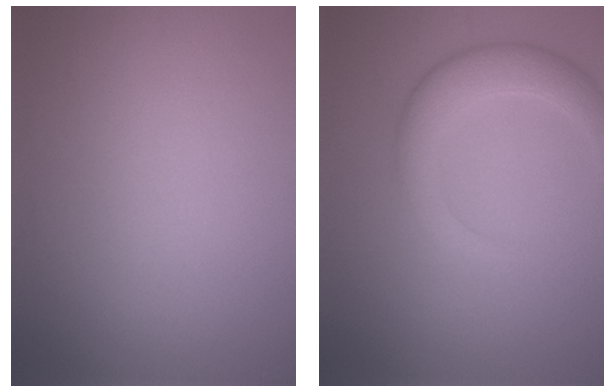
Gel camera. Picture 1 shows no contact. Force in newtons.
{"total": 4.1, "press": 4.1, "slide": 0.1}